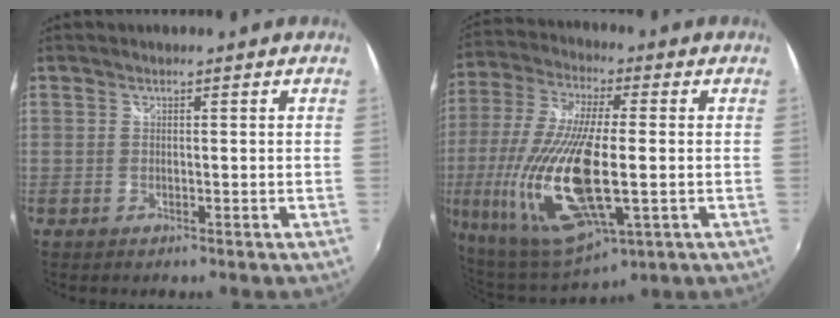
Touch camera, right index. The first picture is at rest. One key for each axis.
{"total": 27.3, "fx": -5.1, "fy": 10.2, "fz": 24.8, "tx": -0.536, "ty": -0.051, "tz": -0.085}